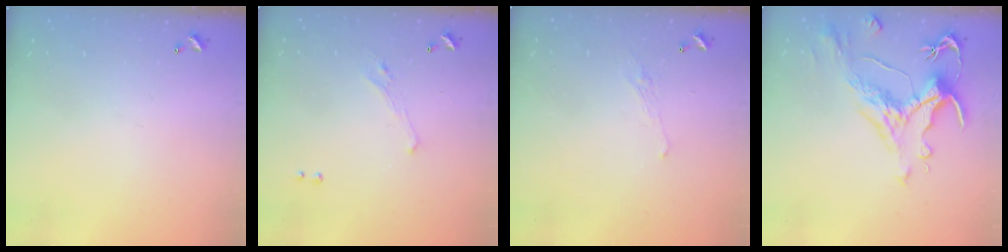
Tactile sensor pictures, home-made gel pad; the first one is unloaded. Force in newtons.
{"total": 0.8, "press": 0.3, "slide": 0.7}
{"total": 0.5, "press": 0.2, "slide": 0.5}
{"total": 1.5, "press": 0.9, "slide": 1.2}